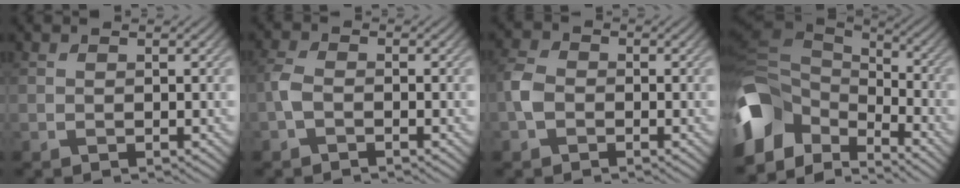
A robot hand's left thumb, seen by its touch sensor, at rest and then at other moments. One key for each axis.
{"total": 2.4, "fx": -1.2, "fy": 1.3, "fz": 1.6, "tx": -0.042, "ty": 0.003, "tz": -0.037}
{"total": 3.2, "fx": -1.2, "fy": 2.4, "fz": 1.7, "tx": -0.047, "ty": 0.003, "tz": -0.035}
{"total": 13.2, "fx": -6.0, "fy": 8.5, "fz": 8.1, "tx": -0.219, "ty": -0.006, "tz": -0.119}